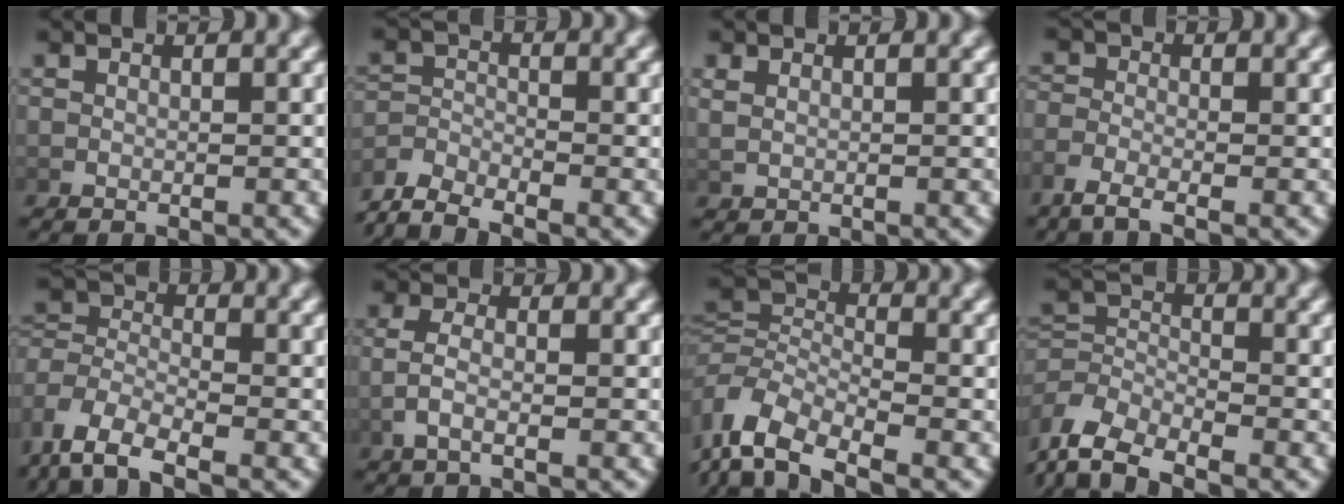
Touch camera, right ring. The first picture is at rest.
{"total": 4.0, "force": [-3.2, 2.0, 1.6], "torque": [-0.036, -0.014, -0.052]}
{"total": 1.2, "force": [0.7, 0.8, 0.6], "torque": [-0.018, -0.002, 0.021]}
{"total": 2.3, "force": [-1.7, 0.7, 1.3], "torque": [-0.030, -0.009, -0.032]}
{"total": 5.2, "force": [-1.5, 4.2, 2.6], "torque": [-0.086, -0.033, -0.022]}
{"total": 2.5, "force": [-0.5, 1.2, 2.2], "torque": [-0.057, -0.010, -0.003]}
{"total": 6.9, "force": [-3.6, 4.8, 3.3], "torque": [-0.093, -0.036, -0.053]}
{"total": 7.0, "force": [-4.1, 5.0, 2.8], "torque": [-0.086, -0.042, -0.058]}